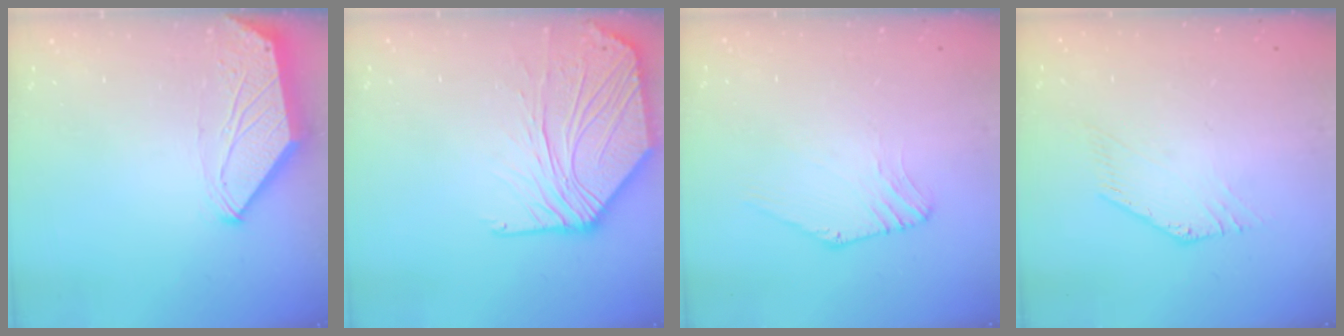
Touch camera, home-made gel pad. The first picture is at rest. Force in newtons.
{"total": 10.0, "press": 9.9, "slide": 1.4}
{"total": 0.5, "press": 0.5, "slide": 0.3}
{"total": 0.0}